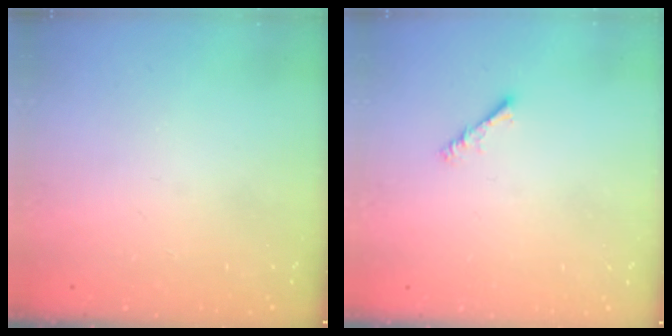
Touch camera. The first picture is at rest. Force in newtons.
{"total": 2.3, "press": 2.3, "slide": 0.4}